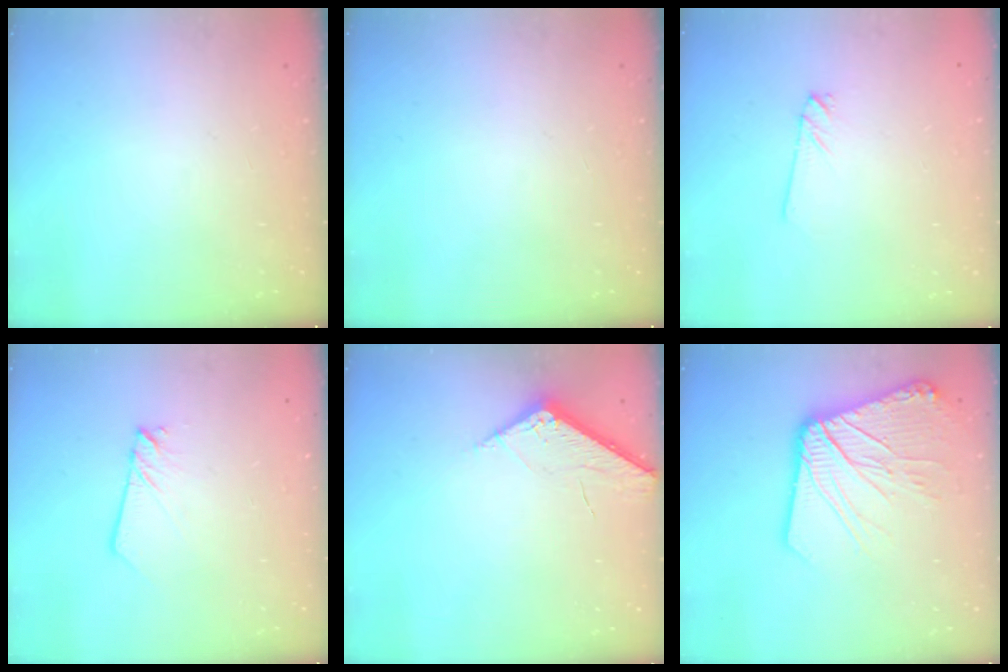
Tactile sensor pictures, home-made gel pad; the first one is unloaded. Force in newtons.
{"total": 0.0}
{"total": 0.9, "press": 0.9, "slide": 0.1}
{"total": 2.8, "press": 2.8, "slide": 0.3}
{"total": 5.2, "press": 5.2, "slide": 0.6}
{"total": 18.5, "press": 18.3, "slide": 2.7}